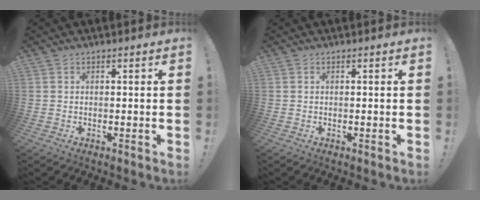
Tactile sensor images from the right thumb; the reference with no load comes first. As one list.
[{"total": 0.0}]